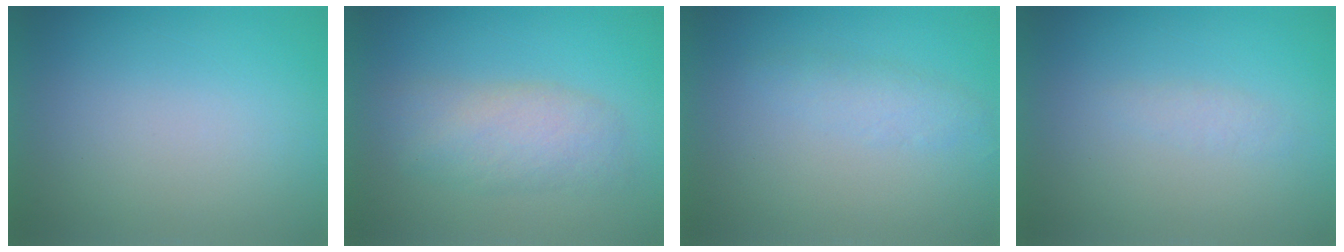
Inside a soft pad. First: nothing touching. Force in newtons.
{"total": 4.2}
{"total": 2.5}
{"total": 1.3}